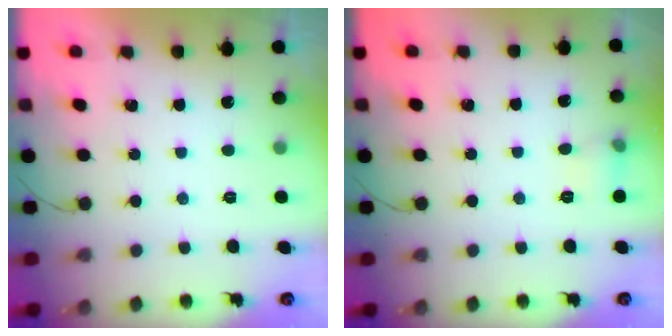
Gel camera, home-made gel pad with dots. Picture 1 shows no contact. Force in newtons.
{"total": 6.5, "press": 6.3, "slide": 1.9}